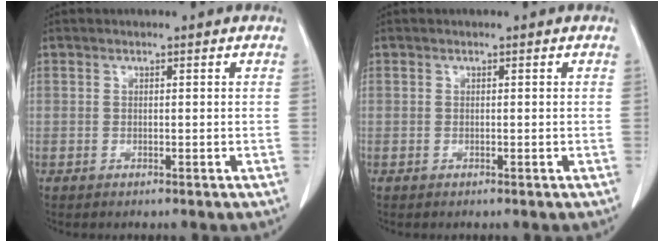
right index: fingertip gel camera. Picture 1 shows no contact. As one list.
[{"total": 0.0}]